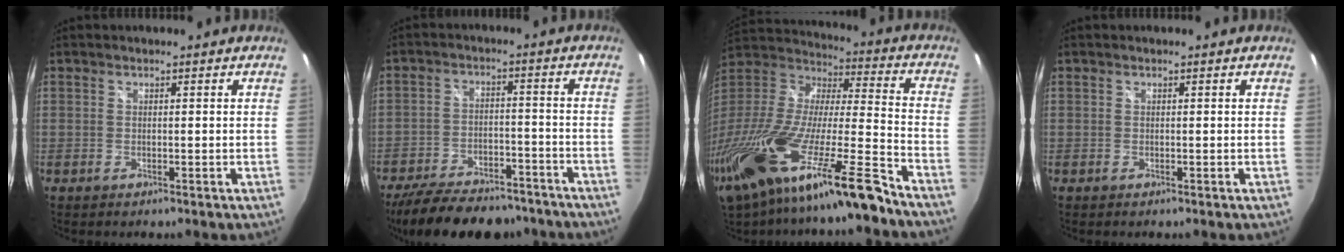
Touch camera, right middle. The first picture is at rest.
{"total": 20.5, "force": [-16.8, 7.6, 9.0], "torque": [-0.185, -0.001, -0.235]}
{"total": 30.2, "force": [-20.4, 3.4, 22.0], "torque": [-0.408, -0.075, -0.356]}
{"total": 0.0}